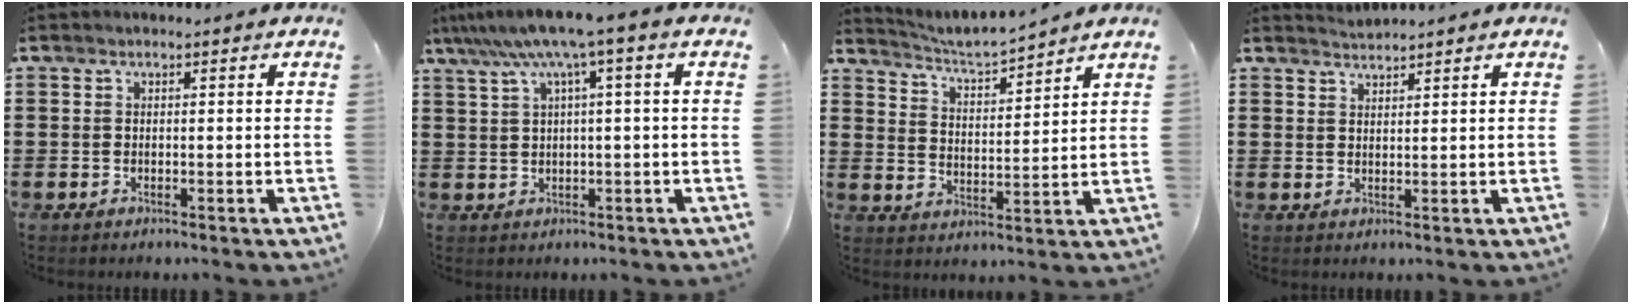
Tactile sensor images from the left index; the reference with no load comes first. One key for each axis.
{"total": 6.6, "fx": 2.7, "fy": -0.3, "fz": 6.1, "tx": -0.130, "ty": -0.014, "tz": 0.040}
{"total": 4.3, "fx": 4.2, "fy": -0.3, "fz": 1.0, "tx": -0.039, "ty": -0.029, "tz": 0.067}
{"total": 1.6, "fx": 1.6, "fy": -0.3, "fz": -0.2, "tx": 0.000, "ty": 0.002, "tz": 0.032}